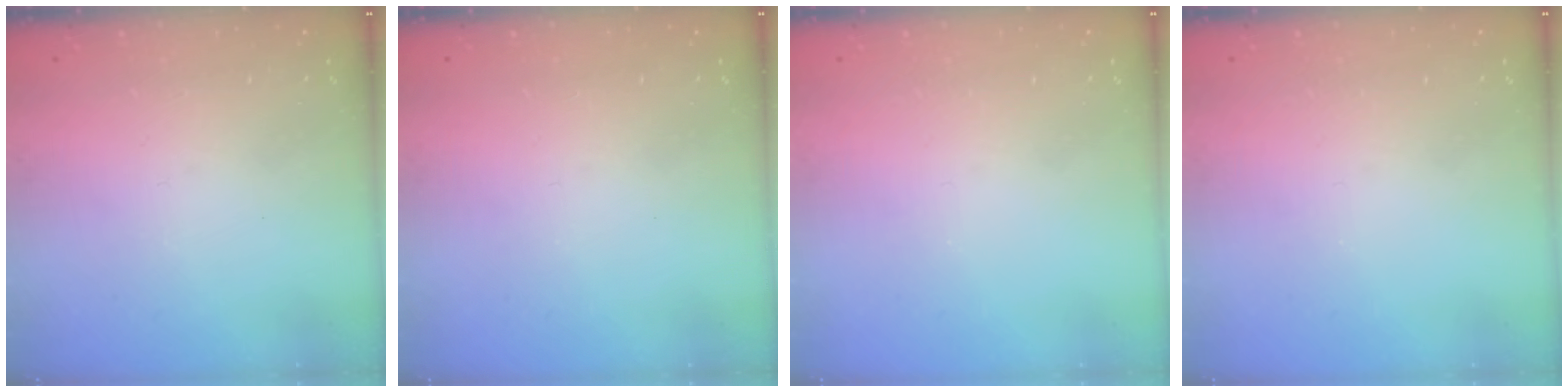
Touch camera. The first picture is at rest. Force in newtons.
{"total": 0.0}
{"total": 0.0}
{"total": 0.0}